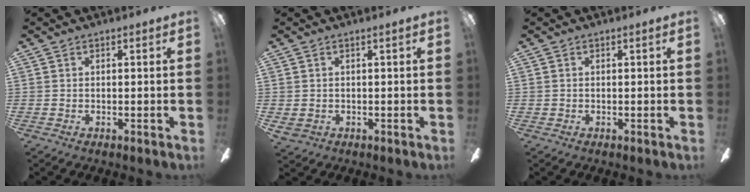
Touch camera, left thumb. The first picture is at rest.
{"total": 1.4, "force": [0.3, 0.9, 1.1], "torque": [-0.021, 0.004, 0.004]}
{"total": 0.0}